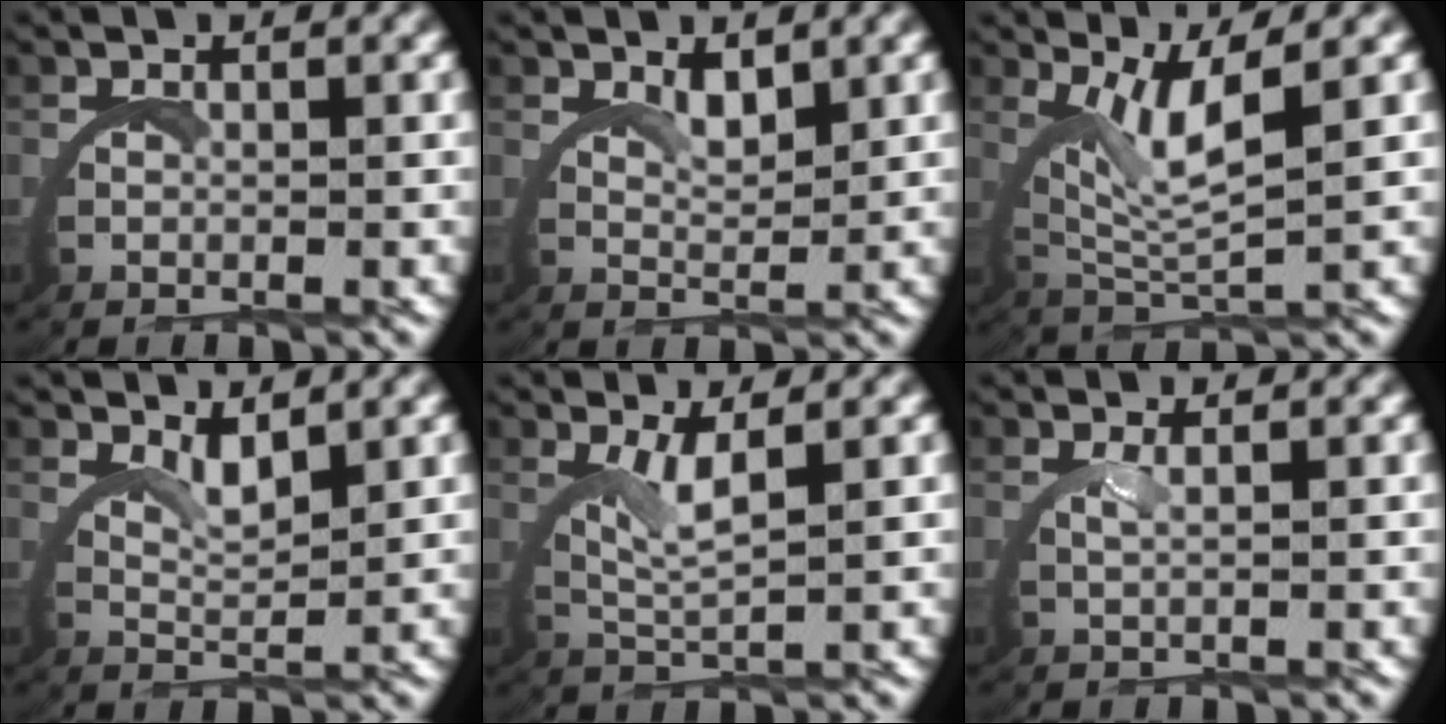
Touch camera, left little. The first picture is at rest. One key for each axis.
{"total": 2.1, "fx": 2.0, "fy": -0.5, "fz": 0.7, "tx": -0.013, "ty": -0.011, "tz": 0.035}
{"total": 5.2, "fx": 2.8, "fy": 0.9, "fz": 4.3, "tx": -0.094, "ty": -0.006, "tz": 0.054}
{"total": 2.5, "fx": 2.2, "fy": -0.4, "fz": 1.0, "tx": -0.025, "ty": -0.012, "tz": 0.041}
{"total": 3.0, "fx": 1.7, "fy": -0.1, "fz": 2.4, "tx": -0.055, "ty": -0.010, "tz": 0.035}
{"total": 1.4, "fx": 0.7, "fy": -1.0, "fz": 0.6, "tx": -0.013, "ty": -0.001, "tz": 0.016}